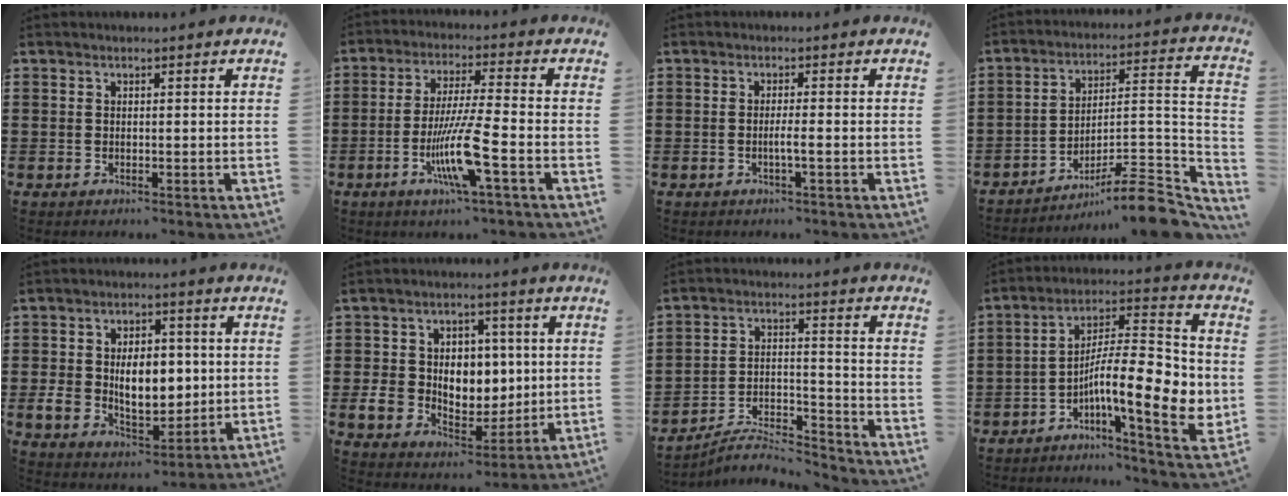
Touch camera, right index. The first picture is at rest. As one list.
[{"total": 10.4, "force": [-3.9, 0.7, 9.6], "torque": [-0.190, -0.014, -0.077]}, {"total": 1.8, "force": [-0.7, -0.1, 1.7], "torque": [-0.036, -0.006, -0.016]}, {"total": 9.3, "force": [-7.4, 1.3, 5.6], "torque": [-0.081, 0.008, -0.147]}, {"total": 9.7, "force": [0.5, 6.6, 7.2], "torque": [-0.126, 0.010, 0.009]}, {"total": 7.8, "force": [0.7, 7.0, 3.4], "torque": [-0.086, 0.016, 0.018]}, {"total": 5.9, "force": [-5.6, 0.4, 1.6], "torque": [-0.030, -0.005, -0.111]}, {"total": 13.2, "force": [-3.3, 3.3, 12.4], "torque": [-0.204, -0.011, -0.061]}]